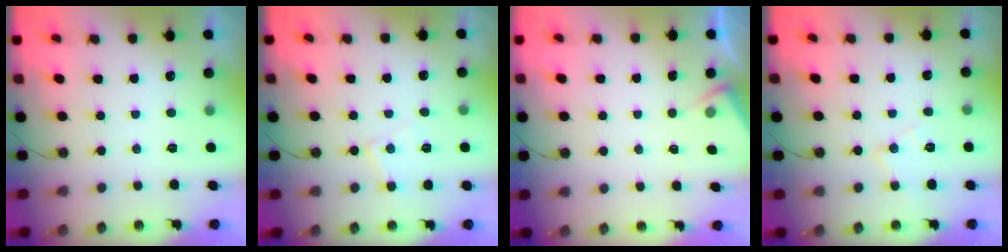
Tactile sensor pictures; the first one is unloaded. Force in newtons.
{"total": 6.6, "press": 6.6, "slide": 0.4}
{"total": 3.7, "press": 3.7, "slide": 0.6}
{"total": 7.1, "press": 7.1, "slide": 0.4}